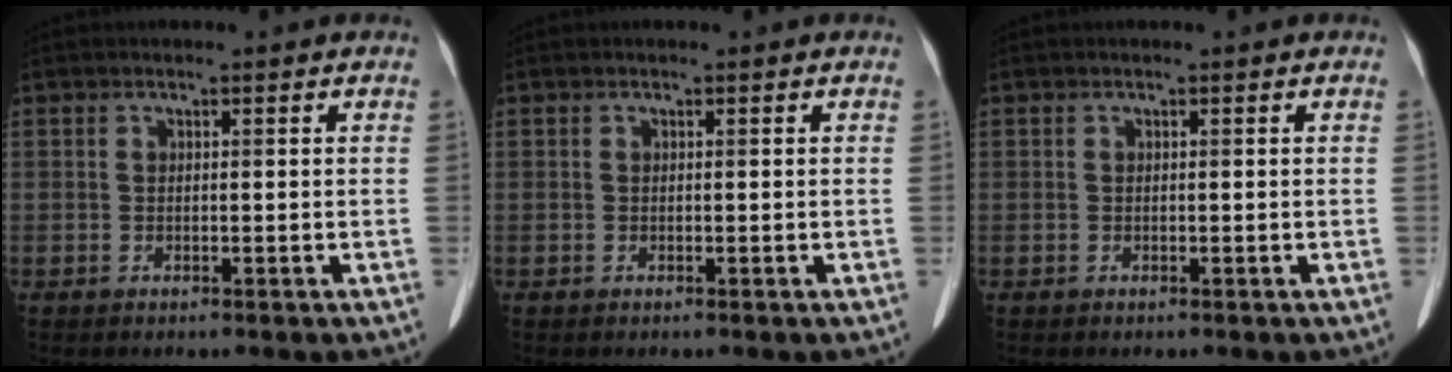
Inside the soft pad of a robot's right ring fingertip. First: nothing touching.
{"total": 0.0}
{"total": 0.0}